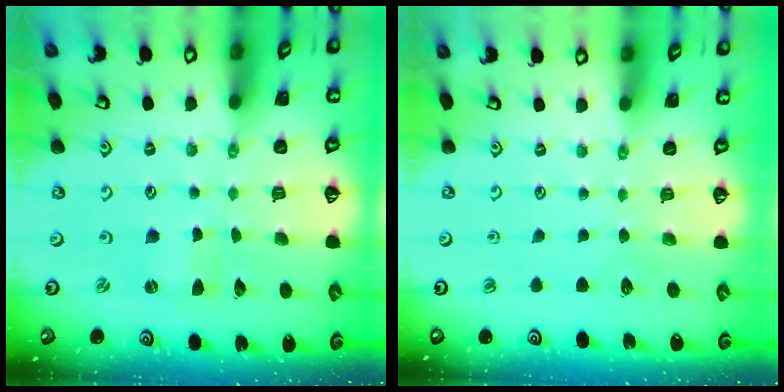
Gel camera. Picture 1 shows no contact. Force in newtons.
{"total": 0.0}